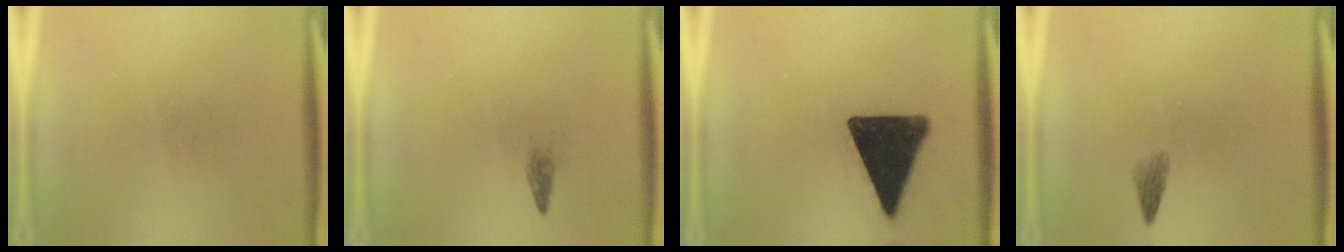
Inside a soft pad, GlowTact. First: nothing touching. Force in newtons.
{"total": 1.0}
{"total": 16.6}
{"total": 1.5}